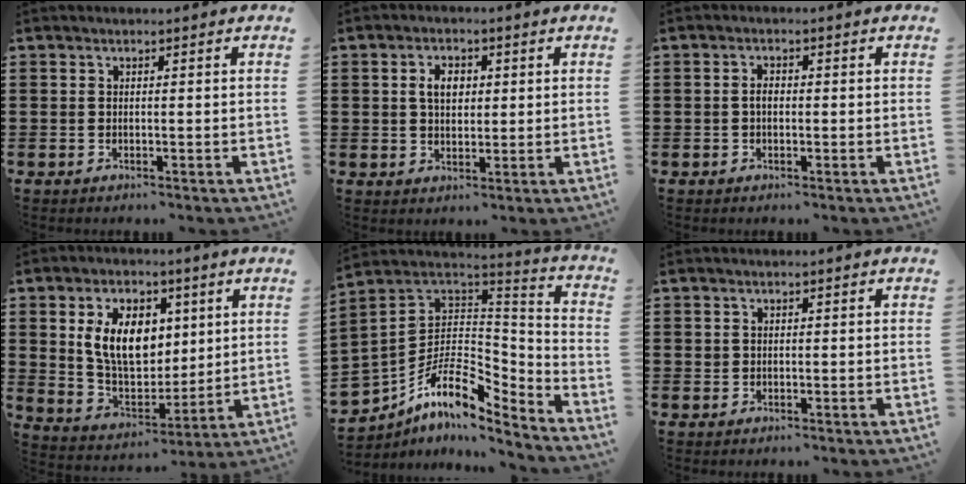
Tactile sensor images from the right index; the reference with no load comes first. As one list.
[{"total": 3.7, "force": [0.8, 2.4, 2.7], "torque": [-0.060, 0.012, 0.011]}, {"total": 1.6, "force": [-0.2, 0.8, 1.4], "torque": [-0.026, 0.003, -0.004]}, {"total": 10.4, "force": [3.0, 6.9, 7.3], "torque": [-0.159, 0.010, 0.051]}, {"total": 9.2, "force": [-5.3, 4.7, 6.0], "torque": [-0.126, -0.008, -0.100]}, {"total": 0.7, "force": [0.2, 0.7, 0.0], "torque": [-0.002, 0.005, 0.004]}]